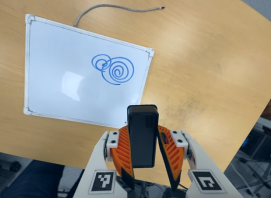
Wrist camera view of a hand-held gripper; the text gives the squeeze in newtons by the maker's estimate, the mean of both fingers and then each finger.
{"total": 5.8, "left": 5.5, "right": 6.1}